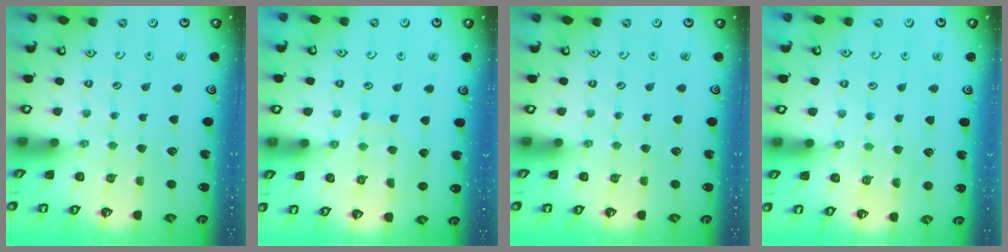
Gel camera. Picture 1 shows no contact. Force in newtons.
{"total": 6.3, "press": 6.3, "slide": 0.7}
{"total": 0.0}
{"total": 5.3, "press": 5.3, "slide": 0.6}